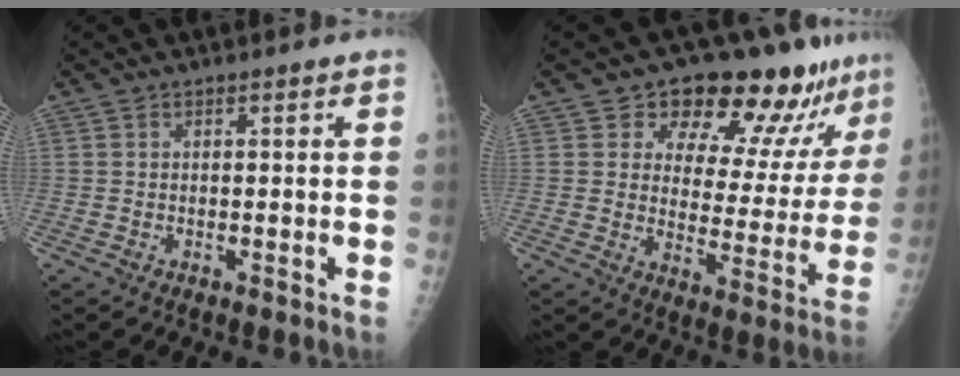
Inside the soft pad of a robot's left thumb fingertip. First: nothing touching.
{"total": 16.3, "force": [12.6, 7.0, 7.6], "torque": [-0.041, -0.076, 0.160]}